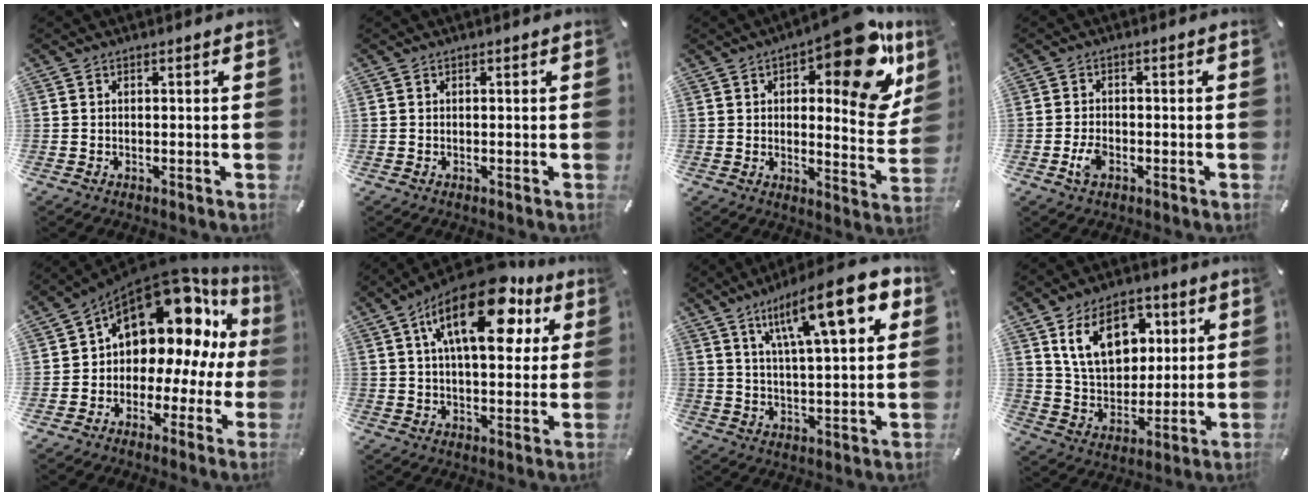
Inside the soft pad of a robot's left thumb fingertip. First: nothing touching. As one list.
[{"total": 0.0}, {"total": 21.7, "force": [11.2, 8.6, 16.4], "torque": [-0.202, -0.078, 0.175]}, {"total": 3.6, "force": [-1.5, 2.1, 2.4], "torque": [-0.062, 0.000, -0.031]}, {"total": 16.1, "force": [8.1, 10.3, 9.4], "torque": [-0.149, -0.072, 0.136]}, {"total": 20.0, "force": [9.1, 9.4, 15.1], "torque": [-0.237, -0.035, 0.146]}, {"total": 19.4, "force": [9.9, 5.4, 15.8], "torque": [-0.256, -0.033, 0.152]}, {"total": 14.6, "force": [6.4, 10.2, 8.2], "torque": [-0.142, -0.007, 0.121]}]